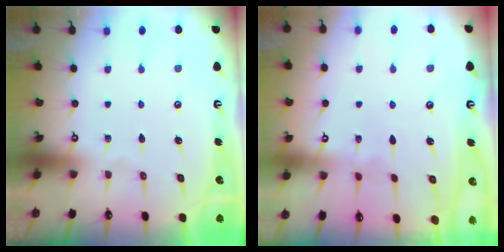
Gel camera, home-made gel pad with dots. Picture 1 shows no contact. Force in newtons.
{"total": 4.1, "press": 4.1, "slide": 0.1}